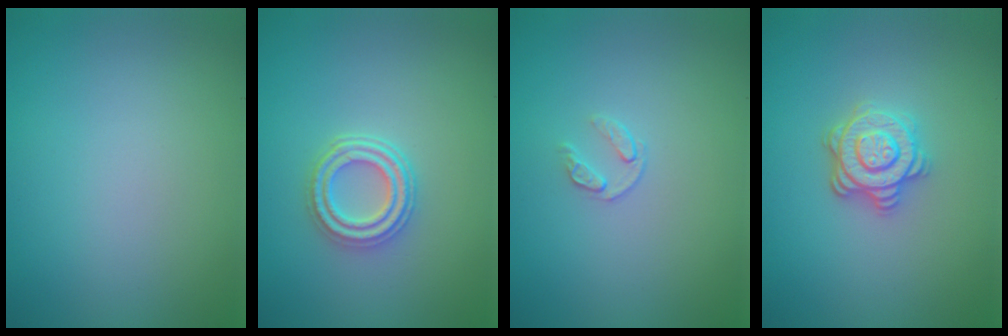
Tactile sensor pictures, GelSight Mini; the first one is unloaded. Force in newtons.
{"total": 3.6, "press": 3.0, "slide": 2.0}
{"total": 0.9, "press": 0.5, "slide": 0.8}
{"total": 3.6, "press": 3.1, "slide": 1.9}